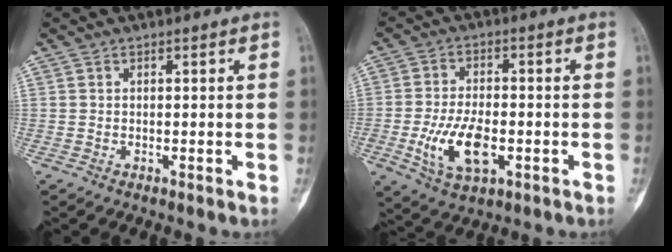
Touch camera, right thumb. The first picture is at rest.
{"total": 10.5, "force": [-2.8, 5.5, 8.6], "torque": [-0.158, 0.004, -0.044]}